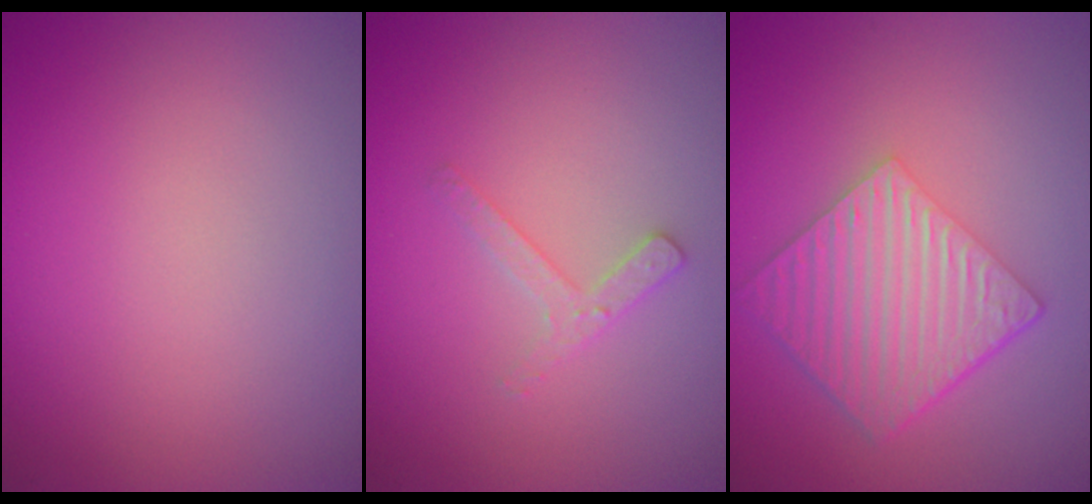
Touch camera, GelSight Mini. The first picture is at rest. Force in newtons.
{"total": 1.7, "press": 1.7, "slide": 0.3}
{"total": 6.0, "press": 4.2, "slide": 4.2}